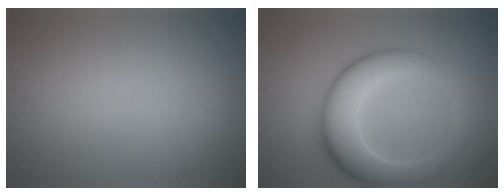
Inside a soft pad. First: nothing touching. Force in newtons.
{"total": 8.0, "press": 8.0, "slide": 0.1}